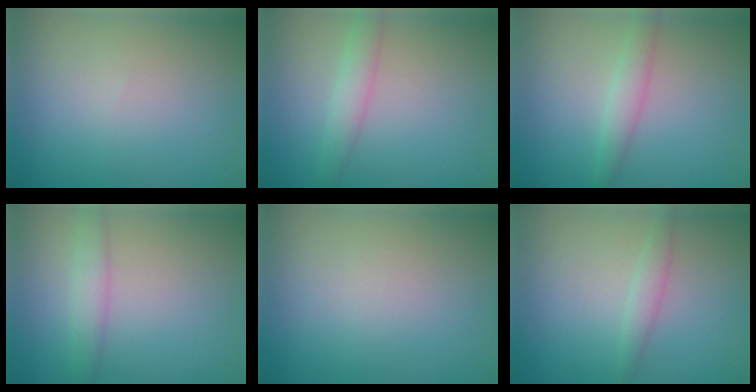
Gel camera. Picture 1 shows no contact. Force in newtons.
{"total": 2.2, "press": 2.2, "slide": 0.1}
{"total": 2.0, "press": 2.0, "slide": 0.0}
{"total": 2.2, "press": 2.2, "slide": 0.1}
{"total": 0.0}
{"total": 1.5, "press": 1.5, "slide": 0.1}